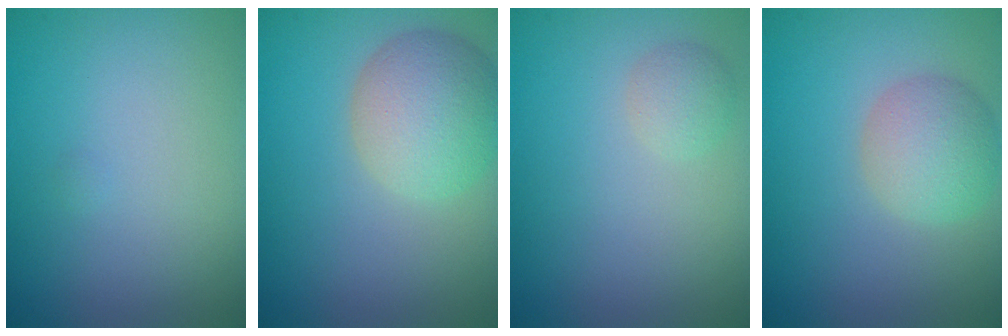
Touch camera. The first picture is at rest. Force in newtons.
{"total": 5.5, "press": 5.5, "slide": 0.5}
{"total": 1.3, "press": 1.3, "slide": 0.1}
{"total": 3.7, "press": 3.7, "slide": 0.2}